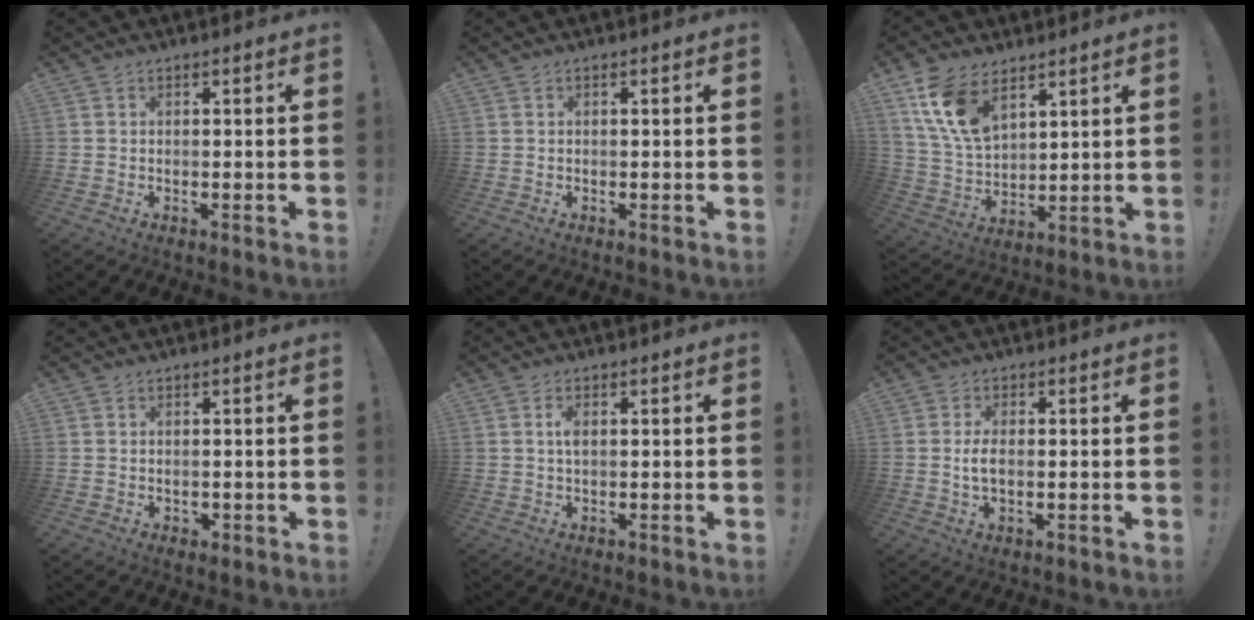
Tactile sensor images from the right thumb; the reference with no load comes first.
{"total": 0.0}
{"total": 13.6, "force": [7.9, 7.6, 8.1], "torque": [-0.164, -0.035, 0.151]}
{"total": 0.9, "force": [-0.1, 0.8, 0.2], "torque": [-0.002, 0.003, -0.002]}
{"total": 2.4, "force": [0.4, 1.1, 2.1], "torque": [-0.031, 0.000, 0.001]}
{"total": 4.1, "force": [-0.4, 1.7, 3.7], "torque": [-0.071, -0.003, -0.013]}